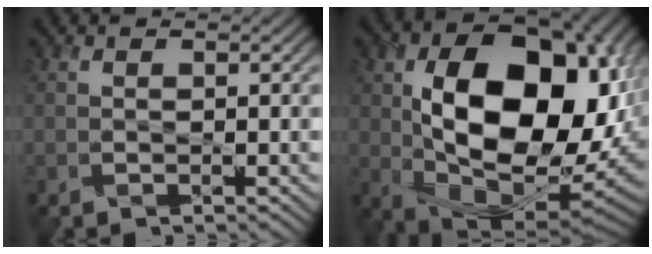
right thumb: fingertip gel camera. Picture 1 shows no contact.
{"total": 18.8, "force": [1.3, 11.5, 14.8], "torque": [-0.253, -0.019, 0.029]}